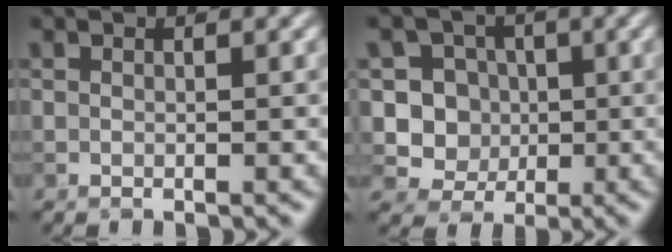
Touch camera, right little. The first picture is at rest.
{"total": 6.6, "force": [0.2, 6.4, 1.9], "torque": [-0.023, 0.026, -0.011]}